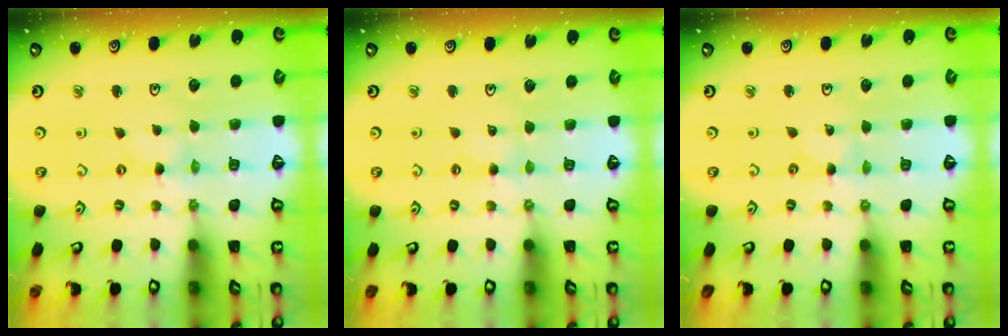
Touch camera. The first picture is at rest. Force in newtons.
{"total": 1.7, "press": 1.7, "slide": 0.4}
{"total": 0.0}